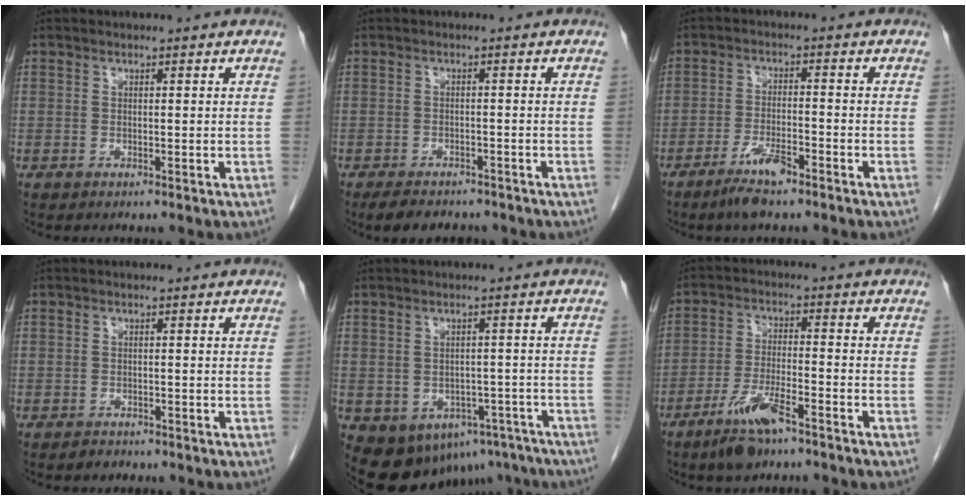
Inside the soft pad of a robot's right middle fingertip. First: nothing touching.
{"total": 6.6, "force": [-5.5, 2.6, 2.6], "torque": [-0.039, -0.005, -0.072]}
{"total": 5.1, "force": [-3.4, 1.6, 3.4], "torque": [-0.067, -0.002, -0.055]}
{"total": 1.2, "force": [-1.0, 0.7, 0.1], "torque": [-0.010, -0.001, -0.015]}
{"total": 14.2, "force": [-8.3, 9.6, 6.5], "torque": [-0.103, 0.015, -0.088]}
{"total": 7.7, "force": [-5.4, 1.5, 5.3], "torque": [-0.112, -0.012, -0.099]}